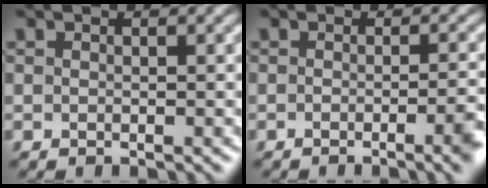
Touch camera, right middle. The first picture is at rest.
{"total": 4.2, "force": [-1.6, 1.2, 3.7], "torque": [-0.030, -0.004, -0.020]}